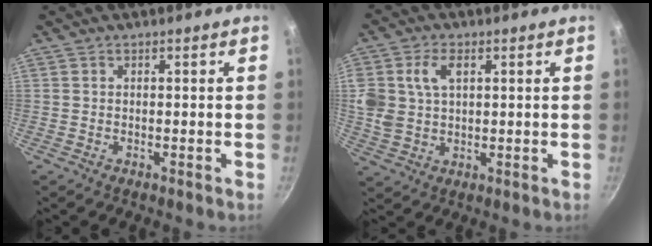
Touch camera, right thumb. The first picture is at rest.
{"total": 9.3, "force": [2.8, 6.3, 6.3], "torque": [-0.116, 0.000, 0.052]}